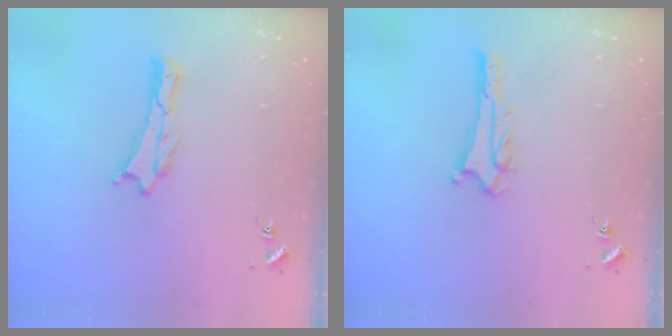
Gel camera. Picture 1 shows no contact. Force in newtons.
{"total": 2.8, "press": 2.8, "slide": 0.2}